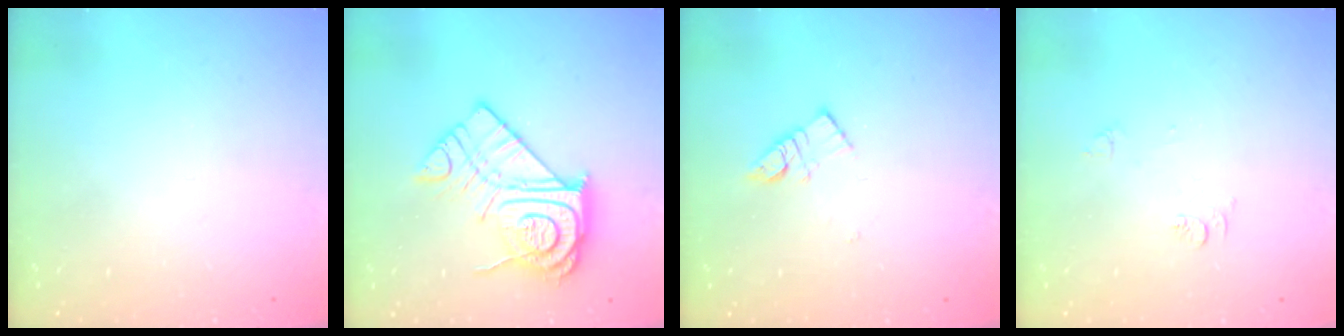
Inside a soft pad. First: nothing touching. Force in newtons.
{"total": 17.3, "press": 17.2, "slide": 1.3}
{"total": 7.1, "press": 7.1, "slide": 0.2}
{"total": 7.4, "press": 7.3, "slide": 0.8}